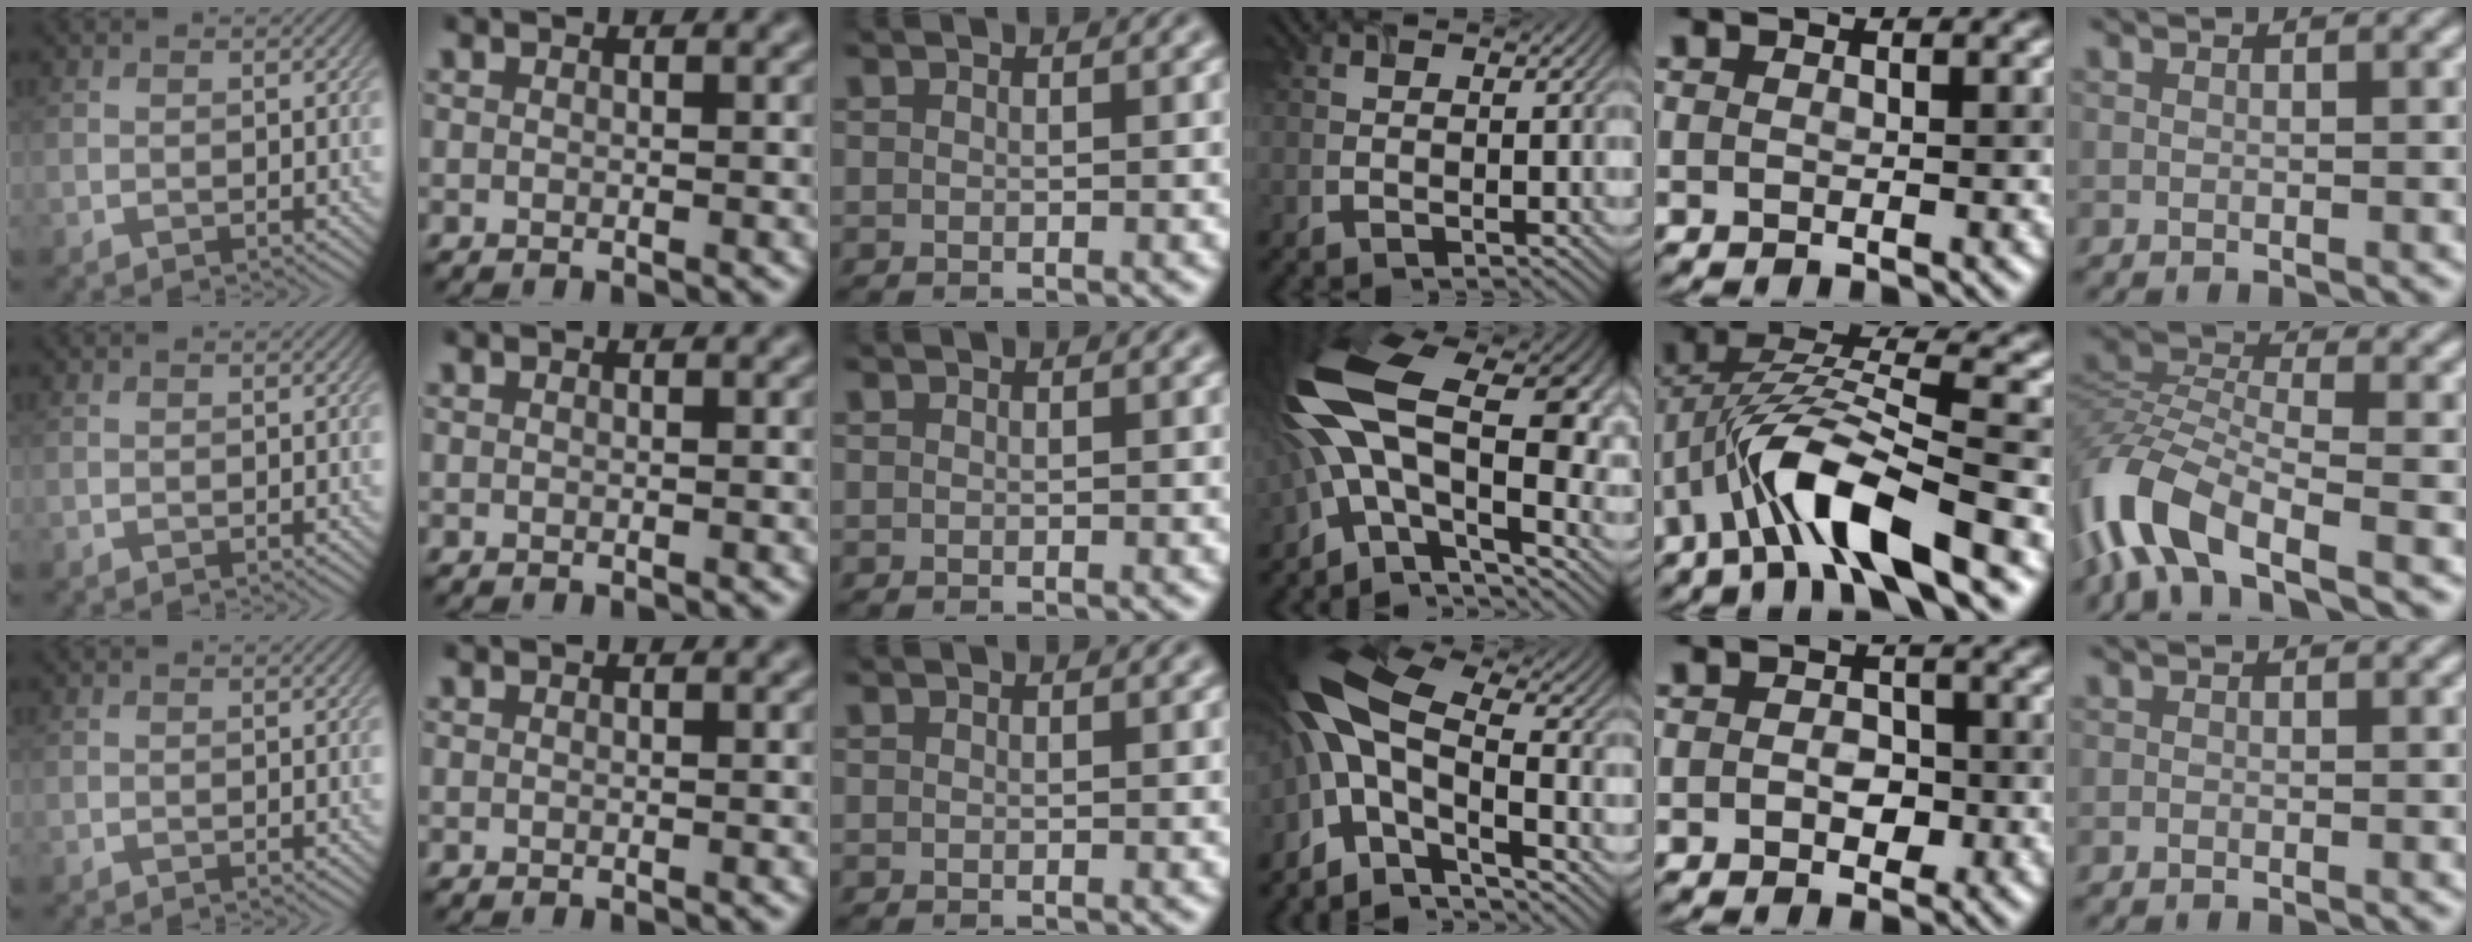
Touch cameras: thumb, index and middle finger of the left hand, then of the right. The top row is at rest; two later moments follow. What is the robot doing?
{"motion": "lift_and_place", "object": "timer"}